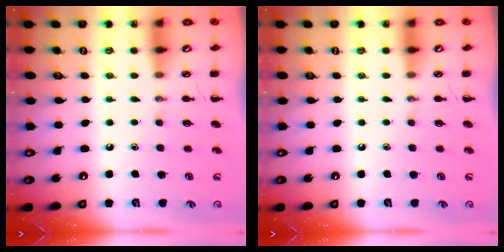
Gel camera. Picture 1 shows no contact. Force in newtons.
{"total": 0.0}